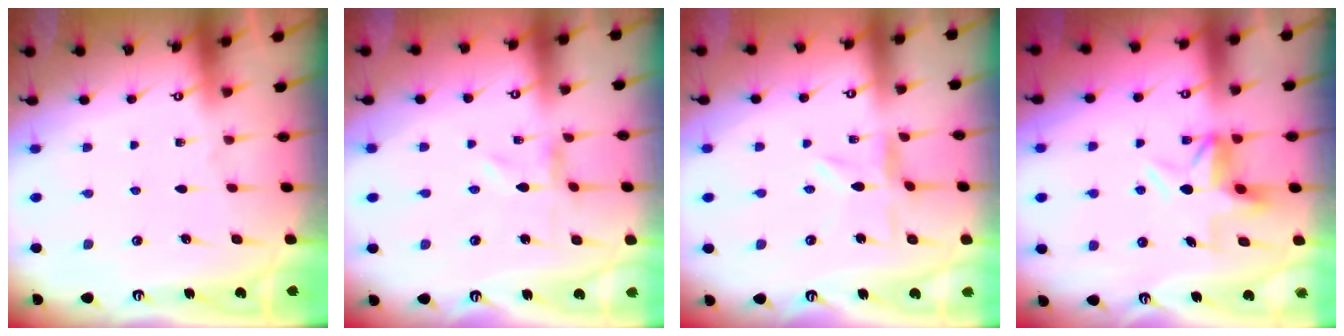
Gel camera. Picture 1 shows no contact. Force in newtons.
{"total": 0.0}
{"total": 1.7, "press": 1.7, "slide": 0.2}
{"total": 6.6, "press": 6.6, "slide": 0.2}